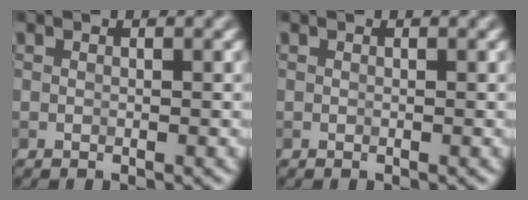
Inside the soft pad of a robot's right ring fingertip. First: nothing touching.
{"total": 0.0}